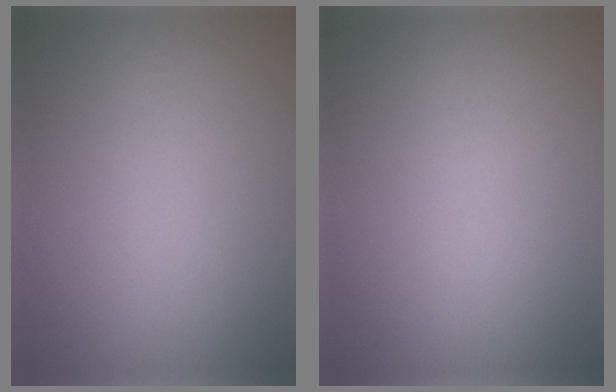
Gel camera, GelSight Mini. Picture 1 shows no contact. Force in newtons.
{"total": 0.0}